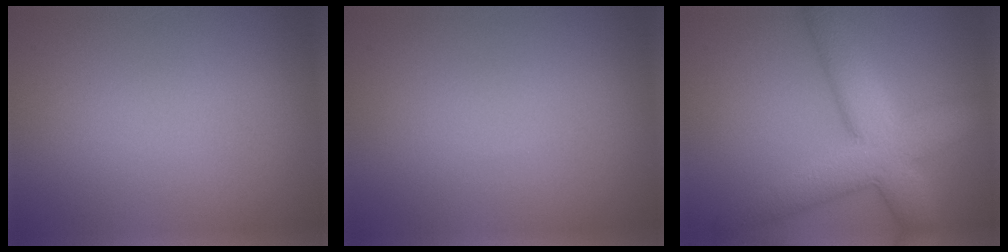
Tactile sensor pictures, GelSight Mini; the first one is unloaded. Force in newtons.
{"total": 0.0}
{"total": 7.8, "press": 7.8, "slide": 0.3}